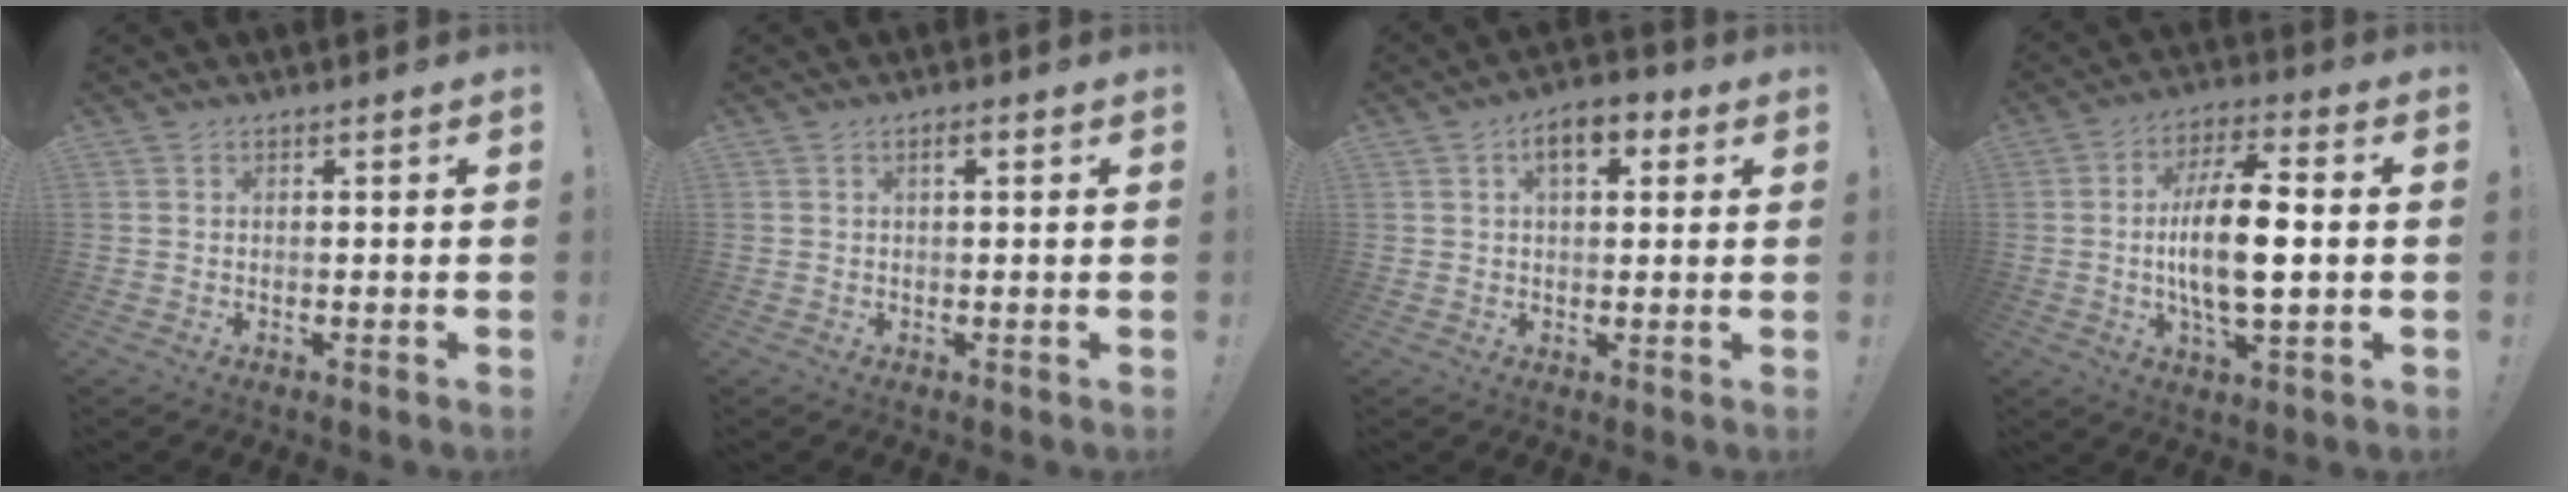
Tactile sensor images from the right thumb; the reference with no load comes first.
{"total": 1.8, "force": [0.7, 0.5, 1.6], "torque": [-0.027, 0.002, 0.009]}
{"total": 7.7, "force": [3.2, 4.0, 5.7], "torque": [-0.074, -0.001, 0.053]}
{"total": 15.4, "force": [-0.7, 5.5, 14.3], "torque": [-0.269, -0.003, -0.026]}